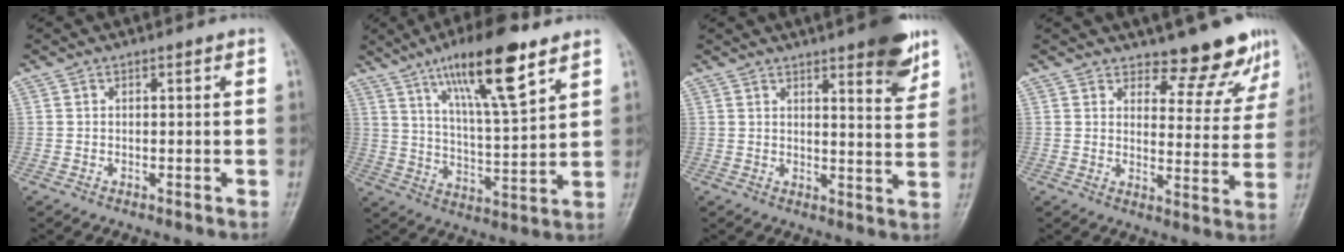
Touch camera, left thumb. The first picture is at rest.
{"total": 16.3, "force": [9.7, 3.4, 12.6], "torque": [-0.201, -0.046, 0.171]}
{"total": 9.3, "force": [6.0, 2.0, 6.8], "torque": [-0.068, -0.033, 0.075]}
{"total": 9.1, "force": [7.9, 3.3, 3.1], "torque": [-0.004, -0.066, 0.099]}